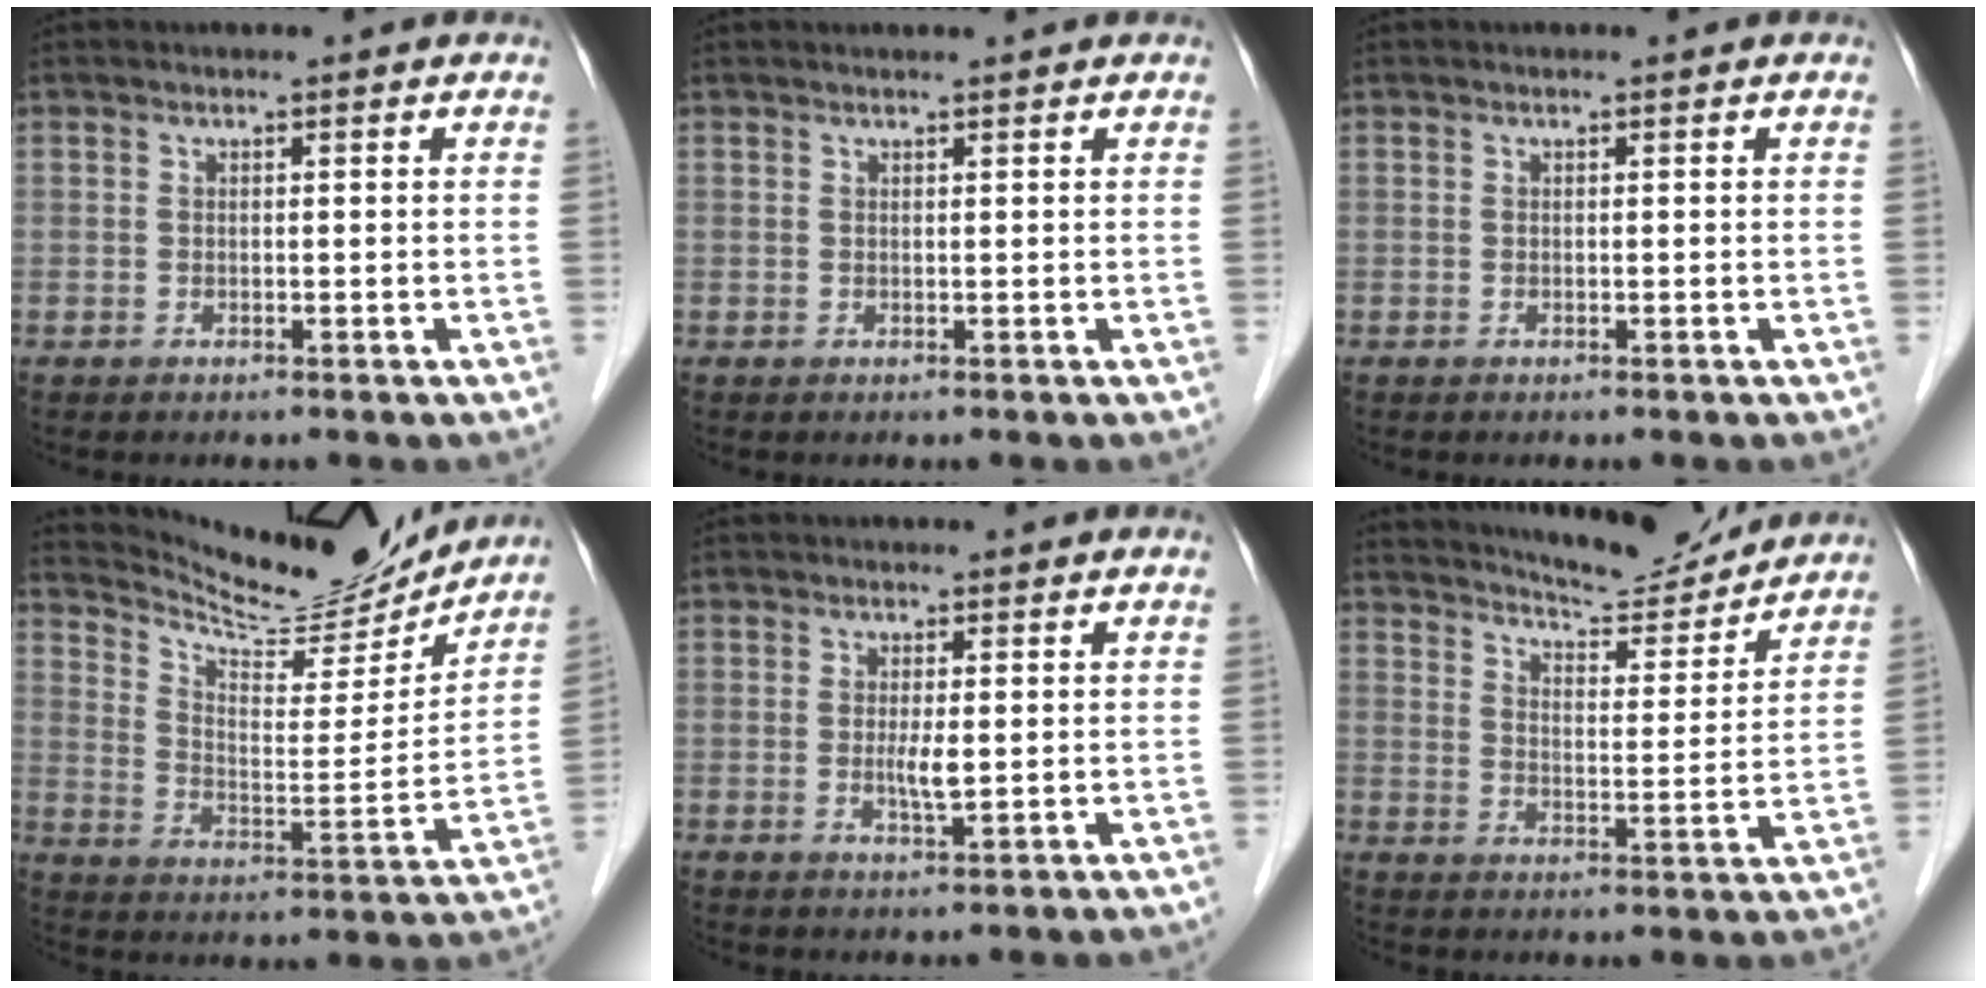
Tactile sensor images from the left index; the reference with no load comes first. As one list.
[{"total": 1.5, "force": [1.4, -0.1, 0.4], "torque": [-0.007, 0.011, 0.022]}, {"total": 0.0}, {"total": 16.4, "force": [15.9, 2.2, 3.2], "torque": [-0.067, -0.034, 0.238]}, {"total": 2.3, "force": [0.0, 0.3, 2.3], "torque": [-0.047, -0.009, 0.001]}, {"total": 12.7, "force": [12.1, 1.6, 3.3], "torque": [-0.053, -0.007, 0.173]}]